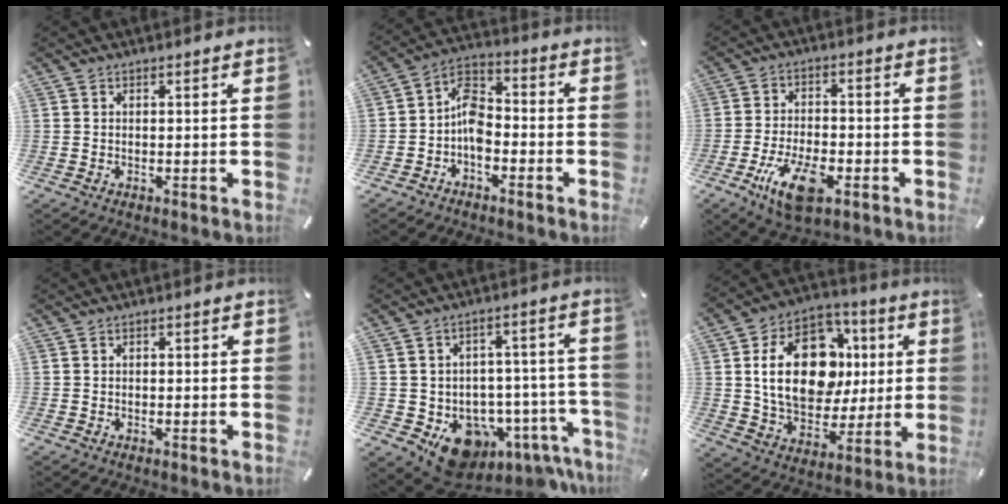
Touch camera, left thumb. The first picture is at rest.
{"total": 8.3, "force": [-3.4, 5.3, 5.4], "torque": [-0.113, 0.014, -0.065]}
{"total": 10.9, "force": [-5.0, 5.2, 8.2], "torque": [-0.171, 0.011, -0.090]}
{"total": 0.6, "force": [-0.3, 0.4, 0.3], "torque": [-0.005, 0.003, -0.006]}
{"total": 12.9, "force": [-6.9, 8.5, 6.7], "torque": [-0.068, 0.025, -0.105]}
{"total": 21.8, "force": [3.5, 15.4, 14.9], "torque": [-0.256, -0.002, 0.063]}